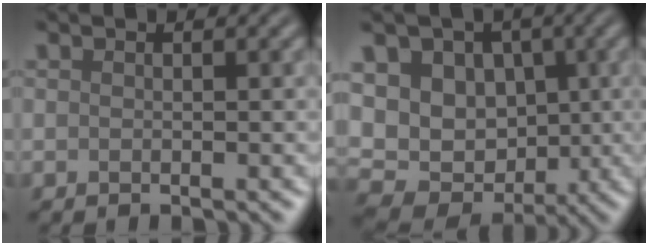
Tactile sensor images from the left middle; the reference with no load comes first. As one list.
[{"total": 12.2, "force": [1.6, 10.0, 6.7], "torque": [-0.104, 0.026, 0.004]}]